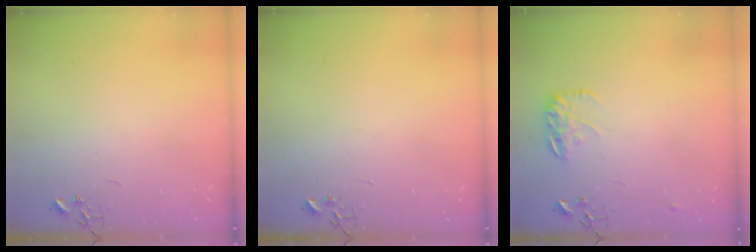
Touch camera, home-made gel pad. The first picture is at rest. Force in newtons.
{"total": 0.0}
{"total": 11.4, "press": 11.4, "slide": 0.6}